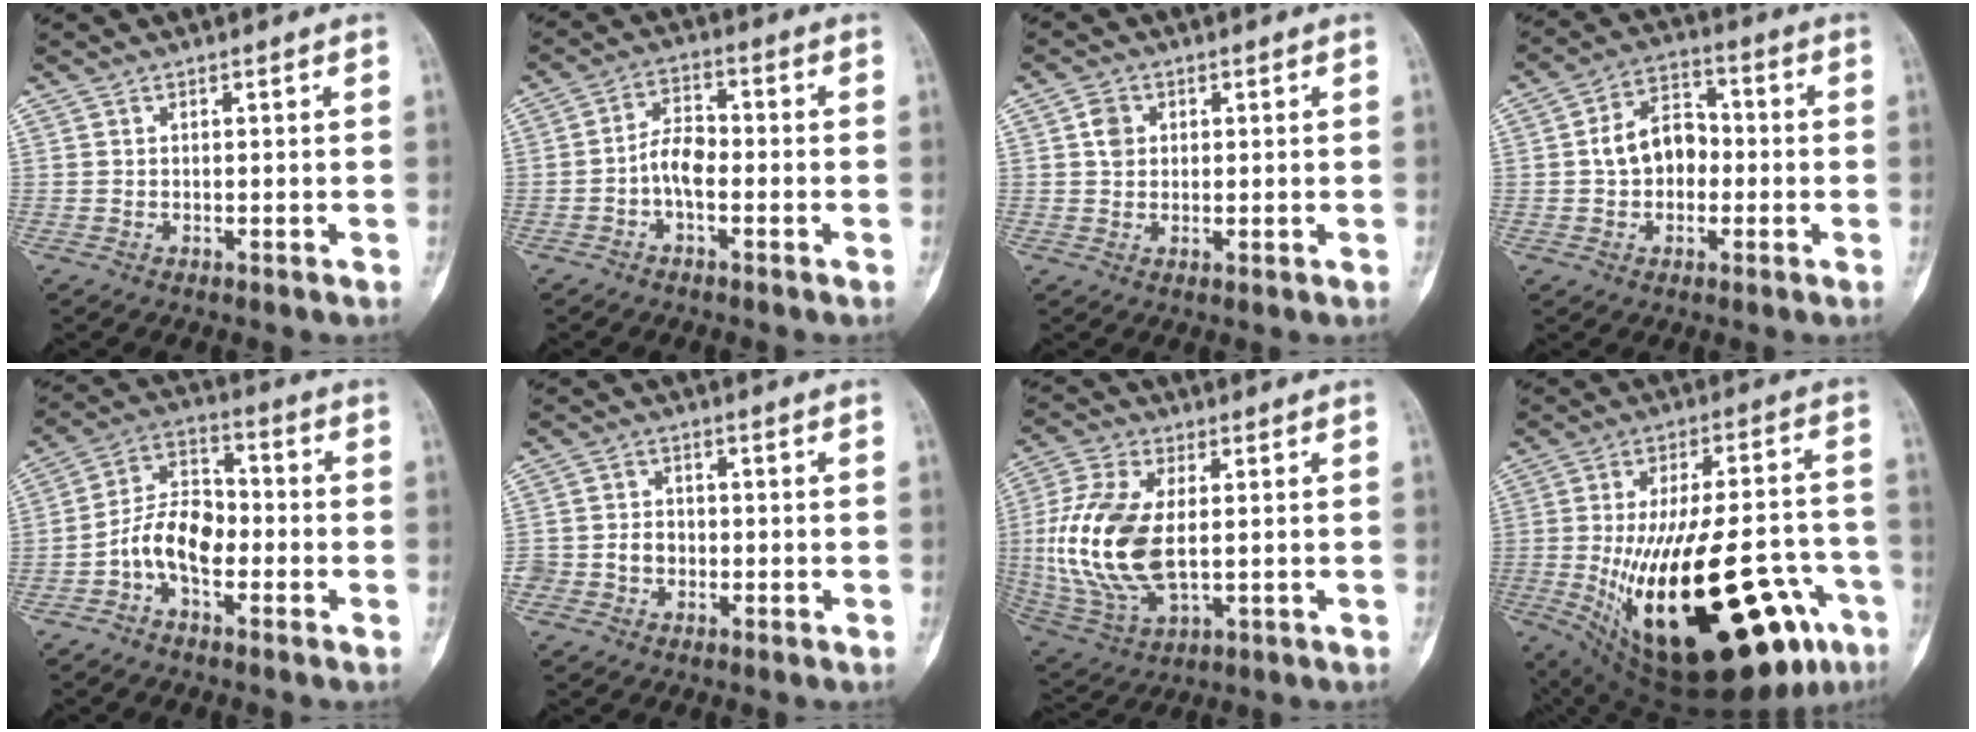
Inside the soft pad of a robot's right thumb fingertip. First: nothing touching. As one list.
[{"total": 5.6, "force": [-1.6, 3.0, 4.4], "torque": [-0.073, 0.024, -0.037]}, {"total": 3.2, "force": [0.8, 2.7, 1.6], "torque": [-0.013, -0.001, 0.010]}, {"total": 9.5, "force": [-0.5, 7.0, 6.4], "torque": [-0.082, 0.030, -0.018]}, {"total": 10.0, "force": [-3.3, 5.8, 7.5], "torque": [-0.127, 0.040, -0.071]}, {"total": 4.6, "force": [-1.4, 3.9, 2.1], "torque": [-0.022, 0.018, -0.026]}, {"total": 17.7, "force": [0.0, 9.5, 15.0], "torque": [-0.329, -0.007, 0.010]}, {"total": 35.3, "force": [-12.5, 13.4, 30.2], "torque": [-0.428, 0.017, -0.164]}]